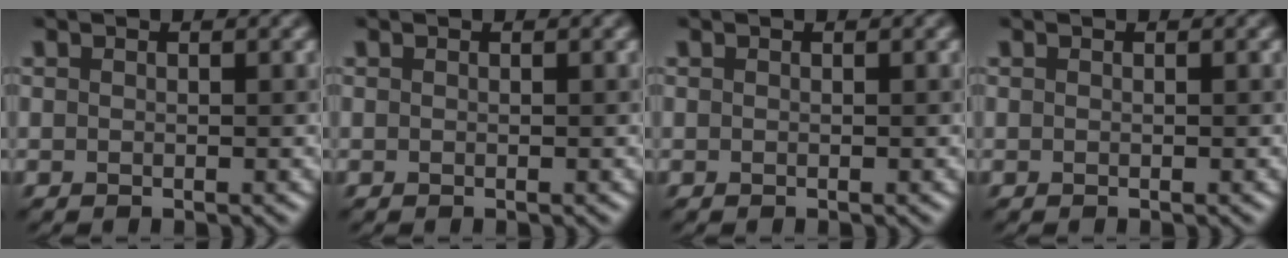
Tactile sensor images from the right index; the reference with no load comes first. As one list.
[{"total": 0.0}, {"total": 0.0}, {"total": 0.0}]